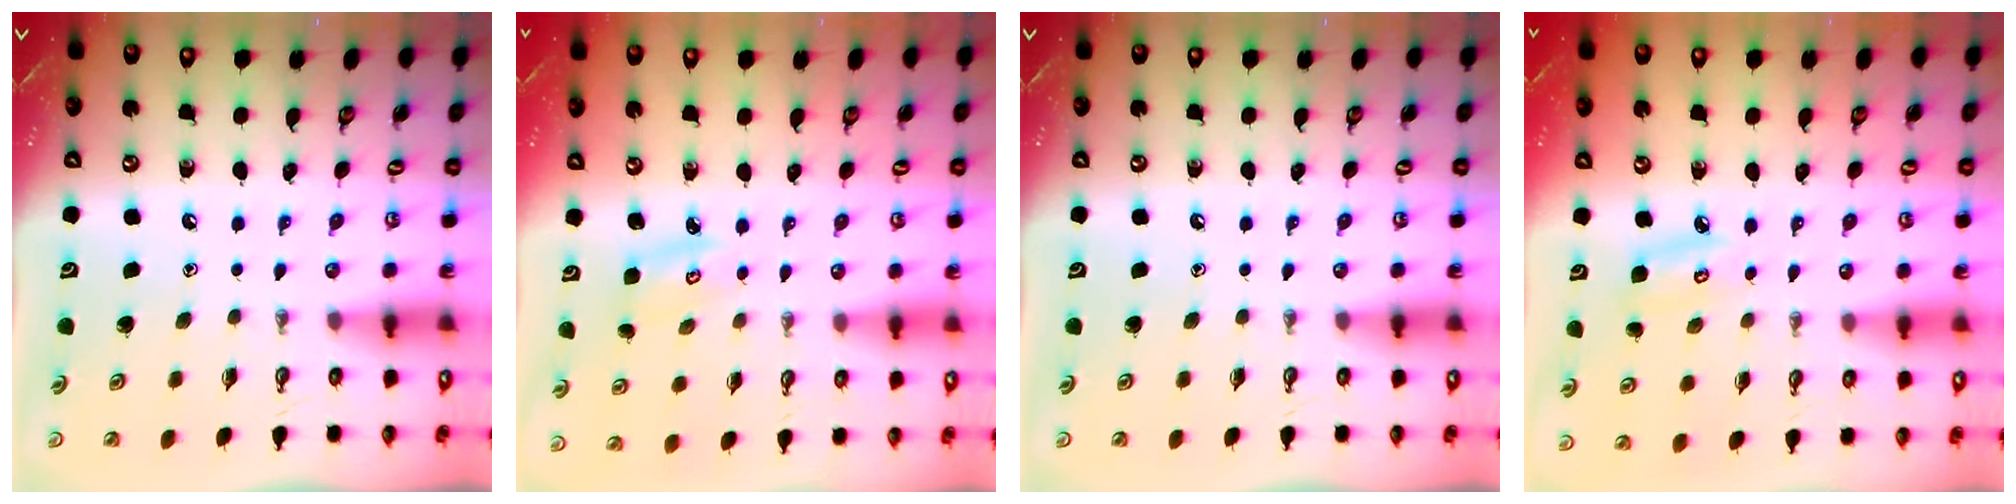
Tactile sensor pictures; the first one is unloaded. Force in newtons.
{"total": 3.6, "press": 3.5, "slide": 0.3}
{"total": 0.0}
{"total": 6.5, "press": 6.5, "slide": 0.6}